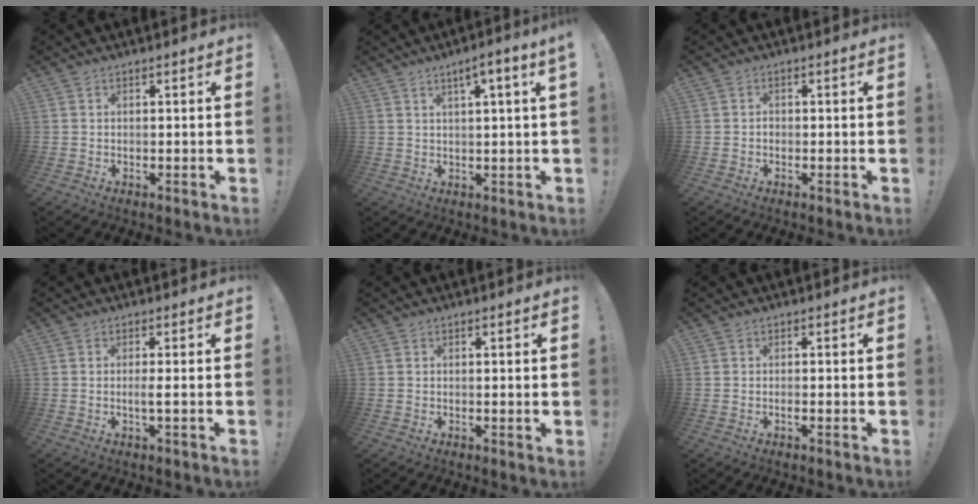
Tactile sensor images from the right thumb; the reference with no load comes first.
{"total": 4.4, "force": [1.9, -0.4, 4.0], "torque": [-0.065, -0.005, 0.028]}
{"total": 0.9, "force": [-0.6, 0.7, 0.2], "torque": [-0.005, 0.004, -0.010]}
{"total": 2.3, "force": [-0.3, 0.0, 2.2], "torque": [-0.043, -0.002, -0.006]}
{"total": 0.9, "force": [0.2, -0.4, 0.8], "torque": [-0.012, -0.002, 0.002]}
{"total": 0.8, "force": [-0.5, 0.0, 0.6], "torque": [-0.010, -0.001, -0.009]}